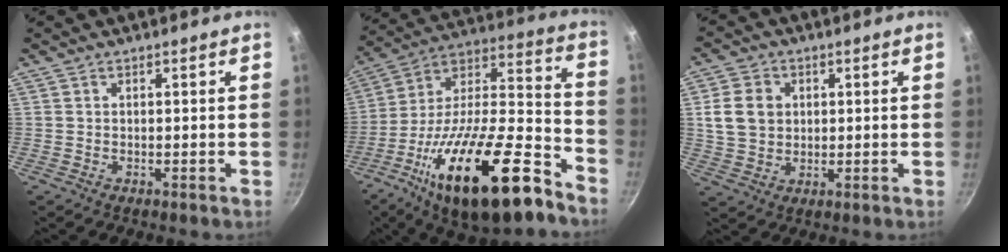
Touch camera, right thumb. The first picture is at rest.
{"total": 30.0, "force": [-16.3, 10.3, 23.0], "torque": [-0.338, 0.081, -0.271]}
{"total": 8.4, "force": [1.6, 6.8, 4.6], "torque": [-0.068, 0.001, 0.031]}